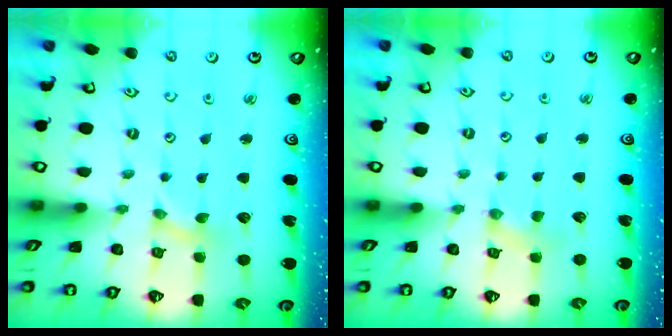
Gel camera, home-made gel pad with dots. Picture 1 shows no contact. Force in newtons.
{"total": 2.3, "press": 2.3, "slide": 0.3}